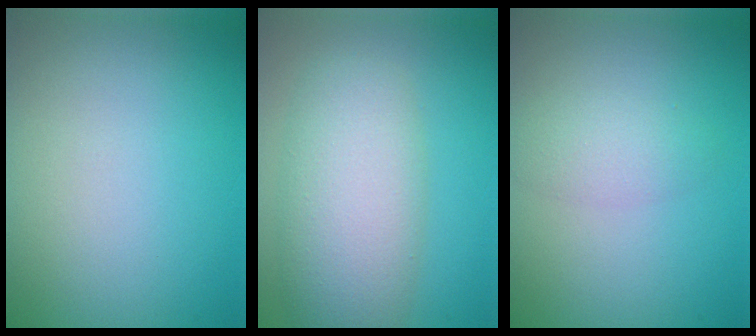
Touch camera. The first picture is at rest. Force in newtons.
{"total": 6.9, "press": 6.9, "slide": 0.2}
{"total": 2.1, "press": 2.1, "slide": 0.1}